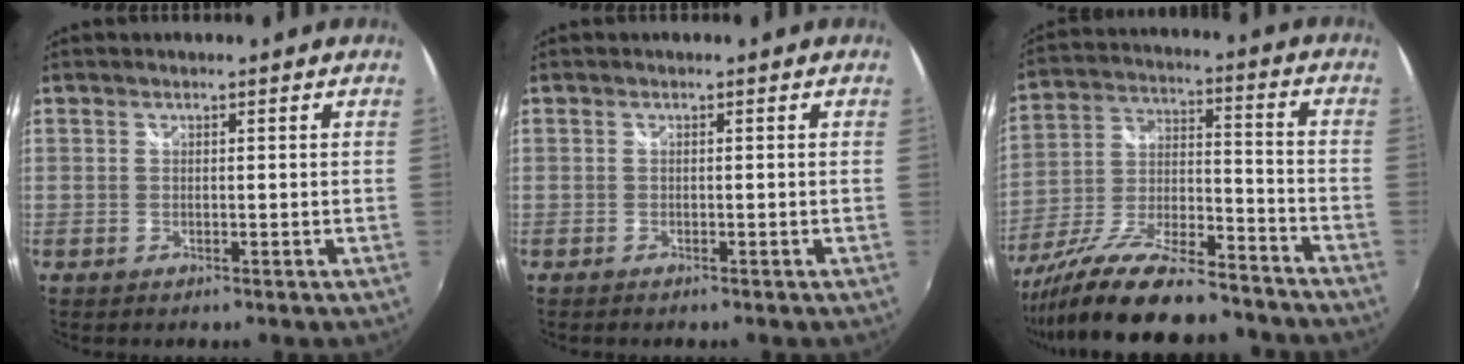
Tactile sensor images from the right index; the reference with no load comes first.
{"total": 0.7, "force": [-0.6, 0.2, 0.3], "torque": [-0.008, -0.003, -0.012]}
{"total": 21.7, "force": [-17.3, 5.7, 11.8], "torque": [-0.227, -0.024, -0.273]}